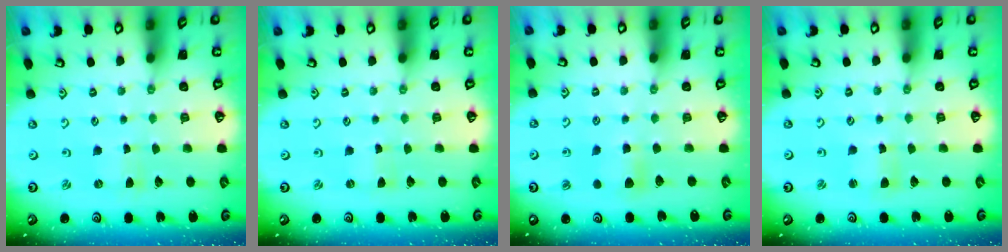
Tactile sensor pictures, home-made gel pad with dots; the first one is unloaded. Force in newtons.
{"total": 0.0}
{"total": 5.5, "press": 5.5, "slide": 0.7}
{"total": 2.9, "press": 2.9, "slide": 0.3}